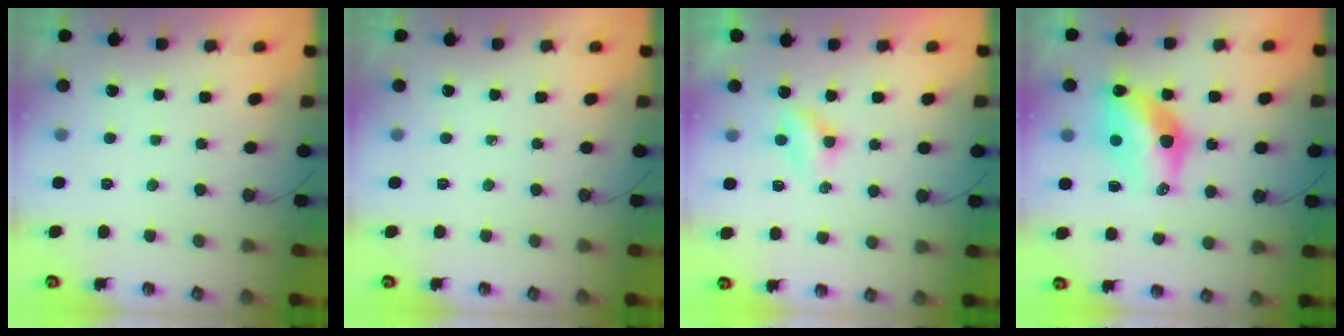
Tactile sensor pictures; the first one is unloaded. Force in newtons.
{"total": 0.0}
{"total": 2.7, "press": 2.7, "slide": 0.4}
{"total": 12.3, "press": 12.2, "slide": 0.9}